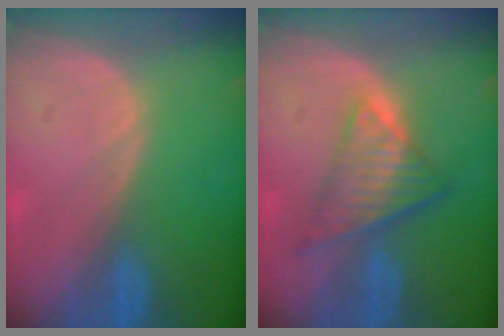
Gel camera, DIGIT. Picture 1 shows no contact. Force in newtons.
{"total": 7.6, "press": 6.4, "slide": 4.1}